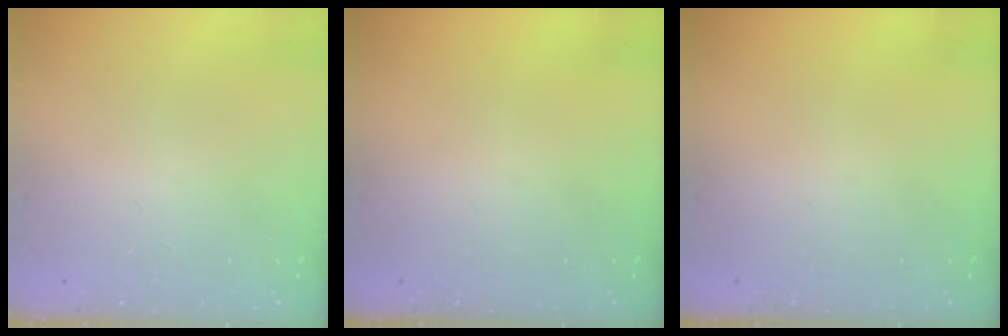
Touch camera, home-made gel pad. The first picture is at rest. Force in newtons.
{"total": 0.0}
{"total": 0.0}